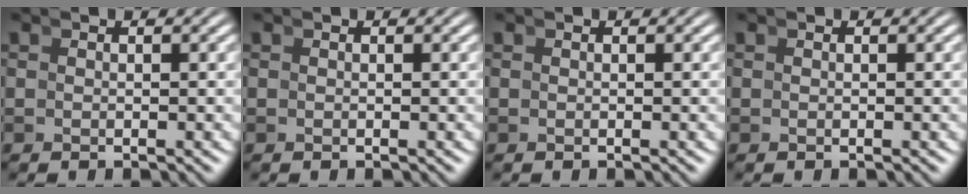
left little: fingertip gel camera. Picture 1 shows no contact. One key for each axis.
{"total": 0.0}
{"total": 0.0}
{"total": 0.0}